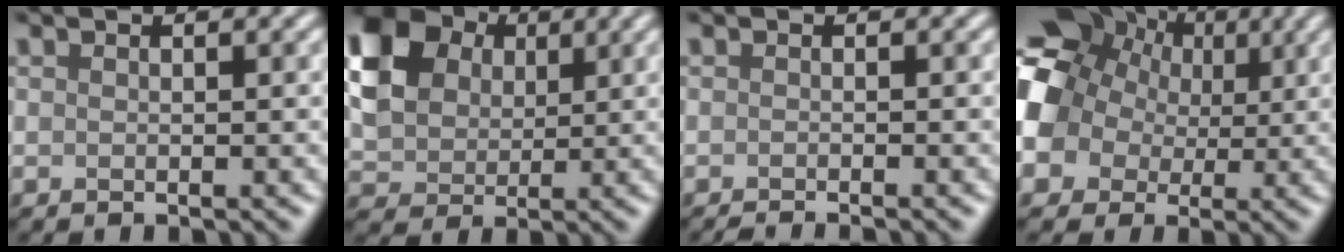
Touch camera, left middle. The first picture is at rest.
{"total": 7.4, "force": [2.1, 6.1, 3.5], "torque": [-0.108, 0.014, 0.043]}
{"total": 1.9, "force": [-1.8, -0.1, 0.4], "torque": [0.014, -0.013, -0.021]}
{"total": 12.3, "force": [1.6, 11.2, 5.0], "torque": [-0.144, 0.022, 0.024]}